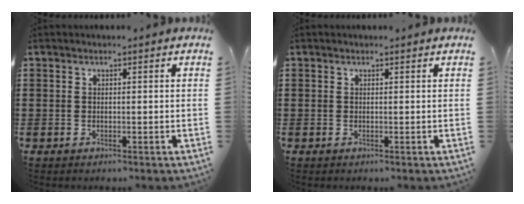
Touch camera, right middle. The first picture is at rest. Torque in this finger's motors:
{"motor_torque": [-0.05, -0.02, 0.05, 0.01]}